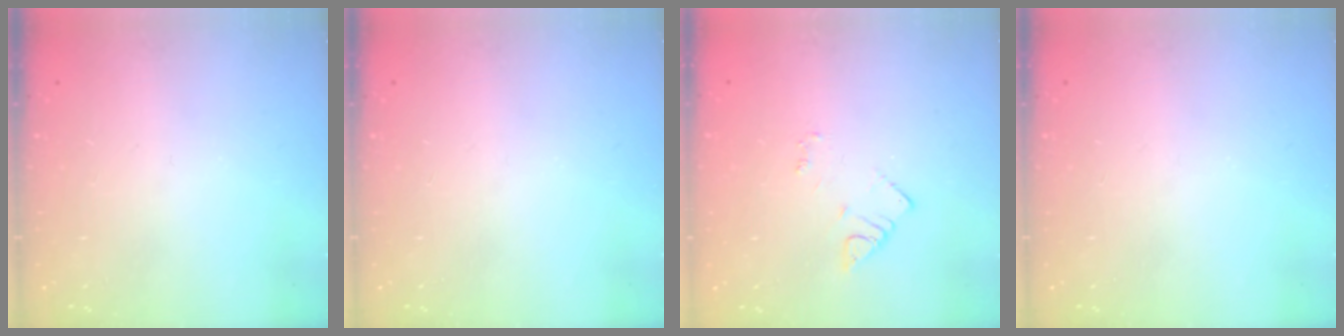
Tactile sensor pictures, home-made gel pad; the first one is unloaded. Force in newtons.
{"total": 0.0}
{"total": 2.9, "press": 2.9, "slide": 0.3}
{"total": 0.0}